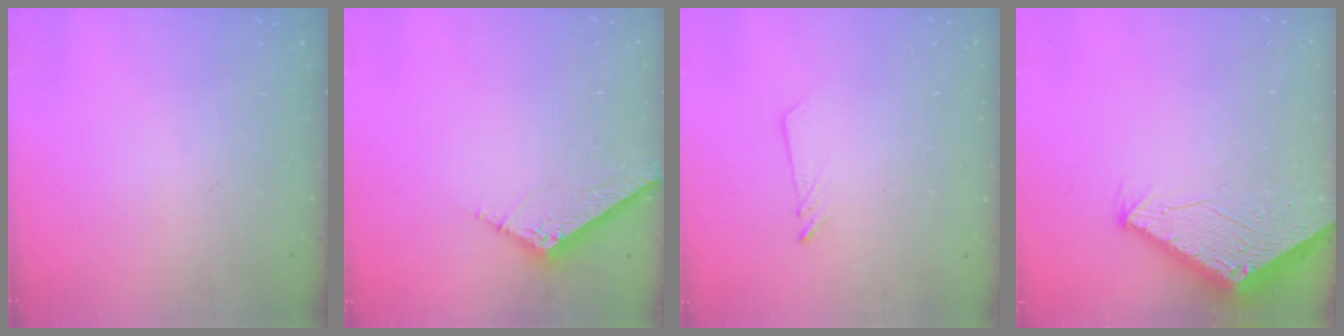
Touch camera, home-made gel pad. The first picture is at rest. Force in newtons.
{"total": 7.3, "press": 7.3, "slide": 0.5}
{"total": 2.6, "press": 2.6, "slide": 0.2}
{"total": 2.9, "press": 2.9, "slide": 0.2}